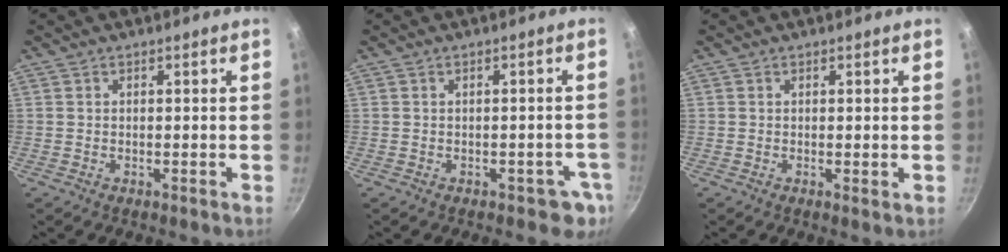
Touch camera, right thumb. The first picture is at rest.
{"total": 4.0, "force": [-1.5, 2.6, 2.5], "torque": [0.001, 0.017, -0.006]}
{"total": 0.7, "force": [0.2, 0.2, 0.7], "torque": [-0.011, -0.004, 0.001]}